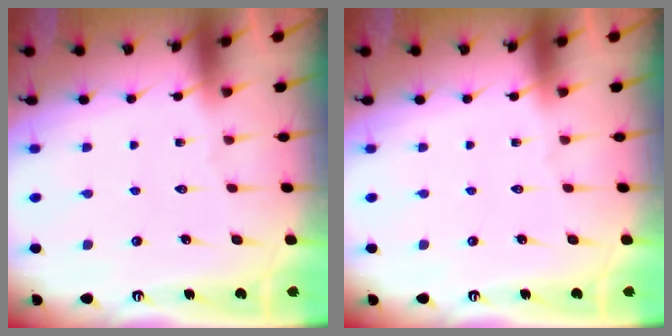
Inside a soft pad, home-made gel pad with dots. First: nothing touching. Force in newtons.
{"total": 0.0}